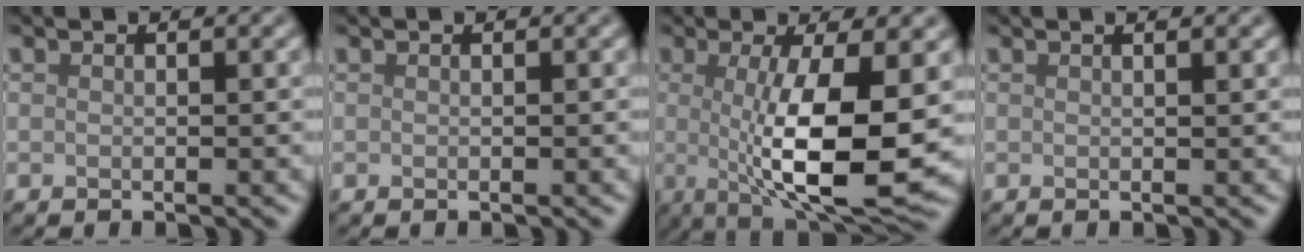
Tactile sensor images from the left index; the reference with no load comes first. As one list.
[{"total": 0.0}, {"total": 9.9, "force": [-0.4, 2.6, 9.6], "torque": [-0.147, -0.017, -0.004]}, {"total": 1.2, "force": [0.7, 0.4, 1.0], "torque": [-0.009, 0.001, 0.004]}]